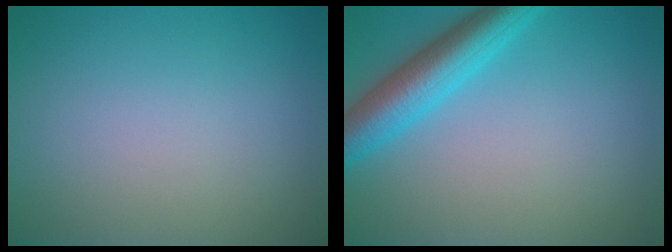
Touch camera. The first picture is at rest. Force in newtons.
{"total": 5.3, "press": 5.3, "slide": 0.4}